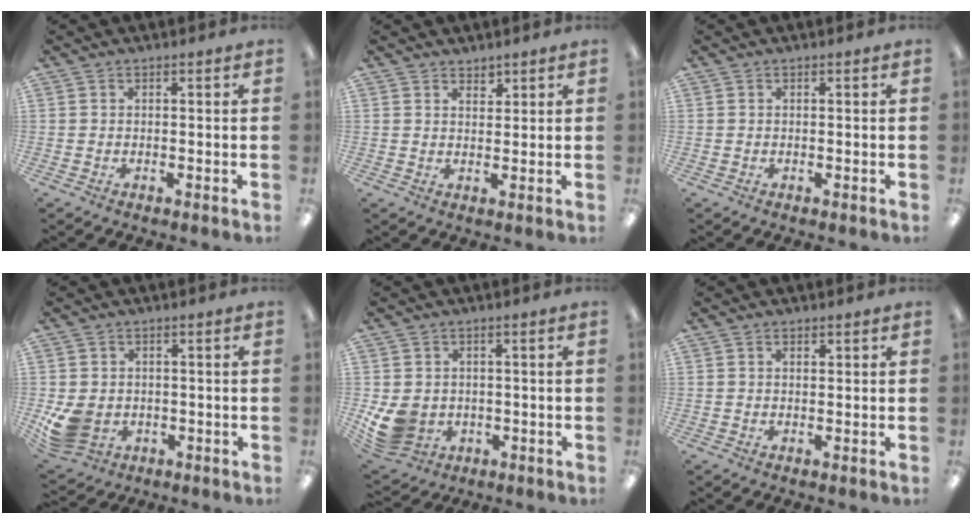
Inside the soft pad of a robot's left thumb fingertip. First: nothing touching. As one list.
[{"total": 2.1, "force": [1.9, 0.8, 0.3], "torque": [0.001, -0.010, 0.035]}, {"total": 0.0}, {"total": 7.7, "force": [-1.4, 6.2, 4.3], "torque": [-0.098, 0.006, -0.022]}, {"total": 8.3, "force": [-0.9, 7.0, 4.3], "torque": [-0.111, 0.001, -0.014]}, {"total": 1.4, "force": [0.7, 0.6, 1.0], "torque": [-0.012, -0.002, 0.011]}]